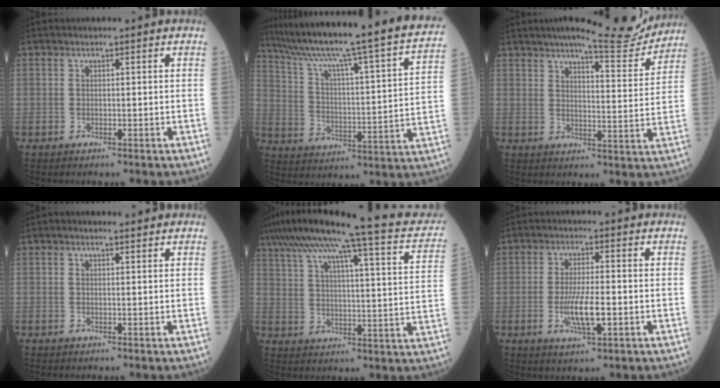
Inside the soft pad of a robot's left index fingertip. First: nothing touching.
{"total": 28.8, "force": [24.7, -0.3, 14.9], "torque": [-0.242, -0.053, 0.335]}
{"total": 11.6, "force": [10.8, 0.9, 4.2], "torque": [-0.053, -0.015, 0.132]}
{"total": 0.8, "force": [0.6, 0.4, 0.4], "torque": [-0.011, 0.006, 0.005]}
{"total": 26.4, "force": [20.9, 2.7, 15.9], "torque": [-0.258, 0.014, 0.271]}
{"total": 5.9, "force": [-1.5, 1.1, 5.6], "torque": [-0.114, -0.011, -0.028]}